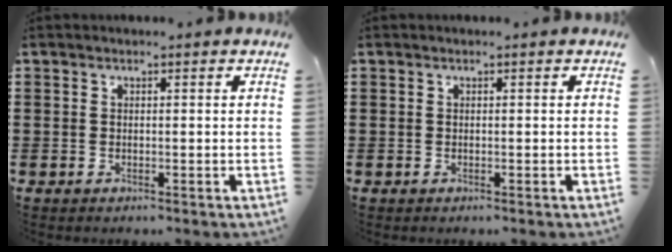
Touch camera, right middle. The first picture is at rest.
{"total": 0.0}